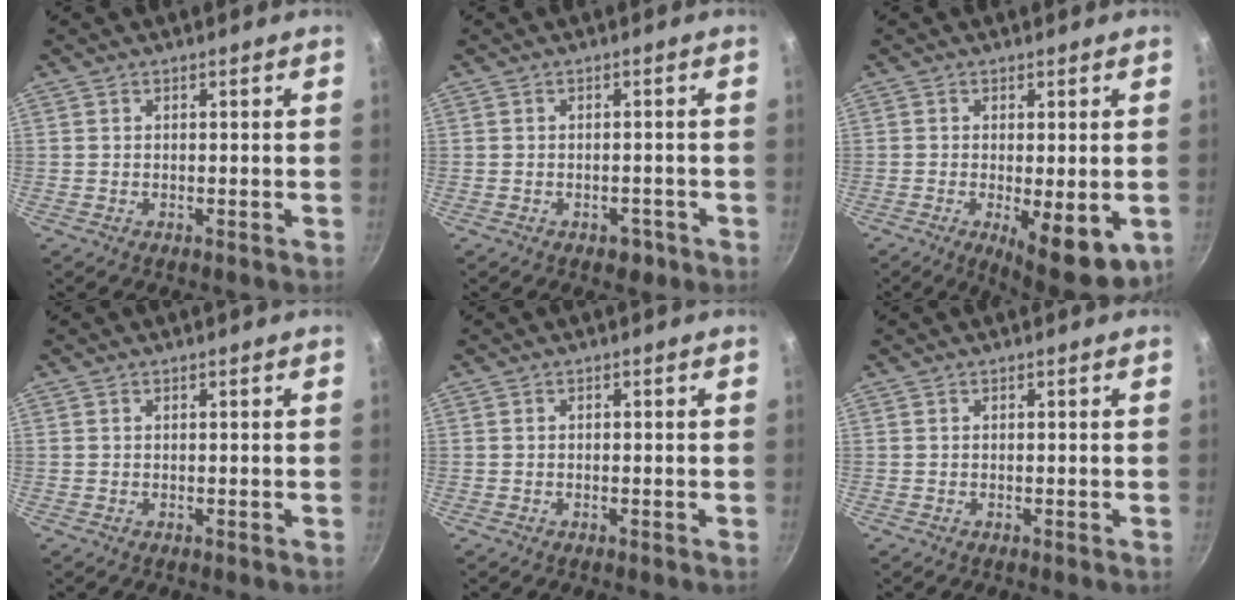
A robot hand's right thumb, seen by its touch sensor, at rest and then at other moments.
{"total": 2.1, "force": [-1.4, 1.4, 0.9], "torque": [0.001, 0.008, -0.014]}
{"total": 10.8, "force": [-3.3, 3.8, 9.6], "torque": [-0.129, -0.021, -0.039]}
{"total": 0.0}
{"total": 0.0}
{"total": 0.0}